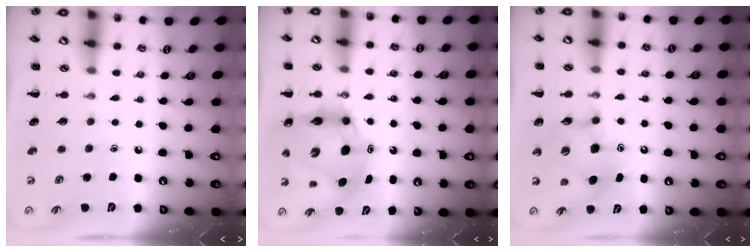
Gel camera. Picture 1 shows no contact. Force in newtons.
{"total": 11.3, "press": 10.8, "slide": 3.2}
{"total": 7.9, "press": 7.6, "slide": 2.1}